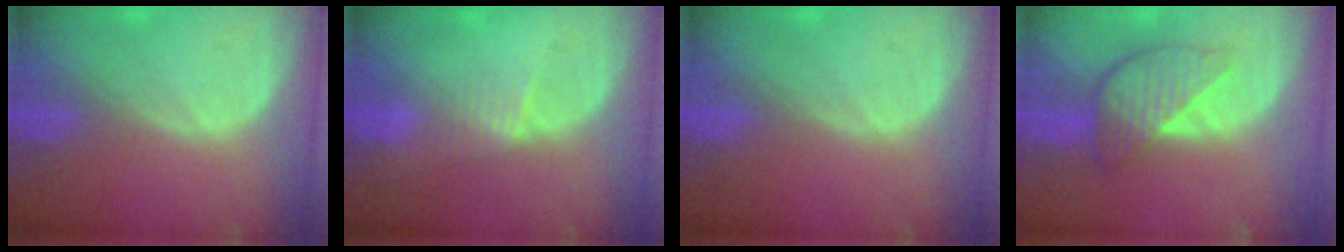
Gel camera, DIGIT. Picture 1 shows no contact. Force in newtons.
{"total": 2.6, "press": 2.4, "slide": 0.9}
{"total": 0.0}
{"total": 6.3, "press": 6.3, "slide": 0.3}